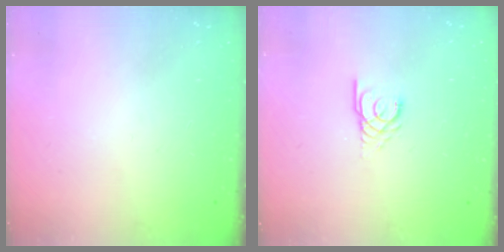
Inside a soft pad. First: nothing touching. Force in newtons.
{"total": 3.2, "press": 3.2, "slide": 0.2}